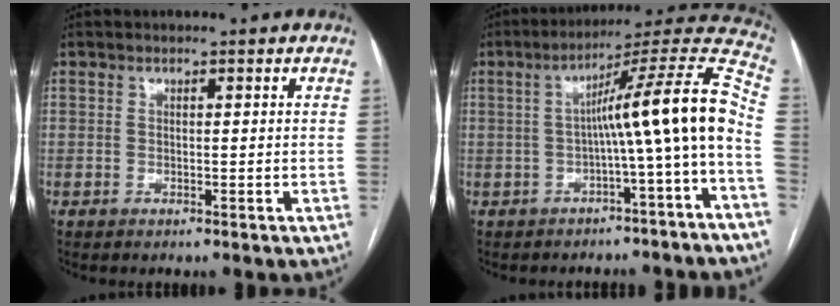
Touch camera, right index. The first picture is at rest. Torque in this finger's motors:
{"motor_torque": [1.64, -0.49, 0.75, 0.19]}